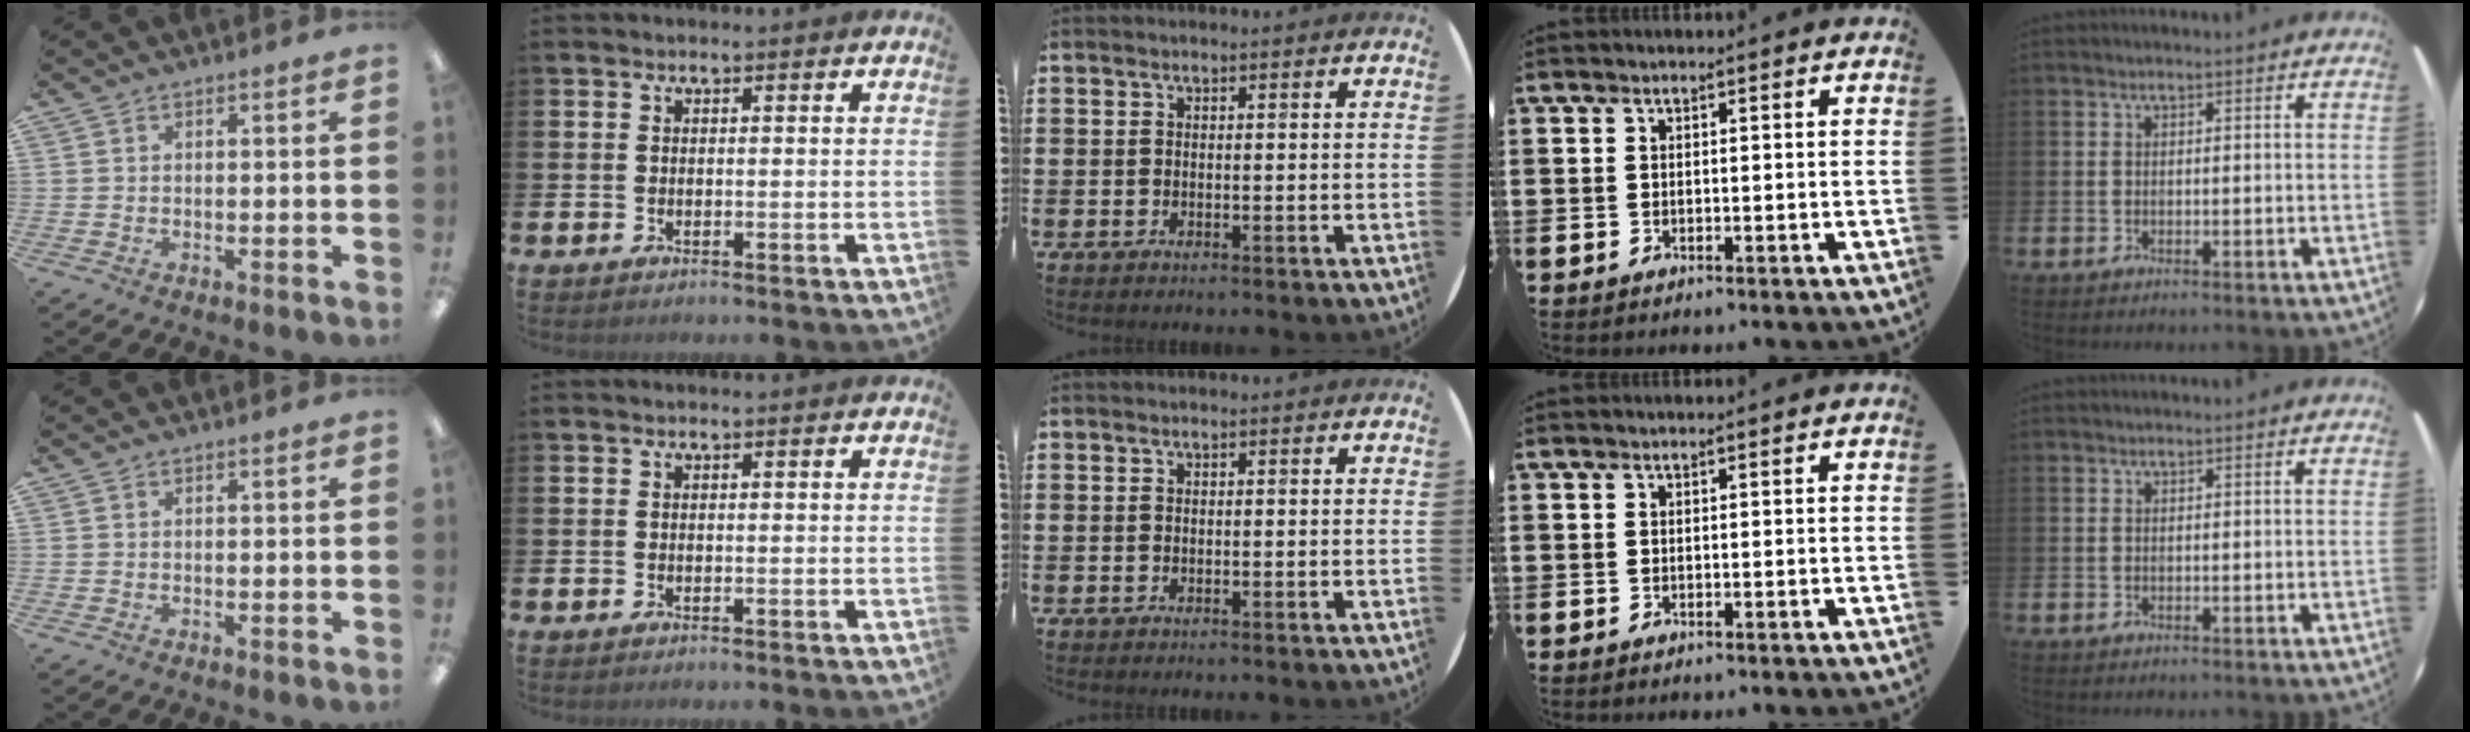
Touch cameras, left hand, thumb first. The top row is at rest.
{}